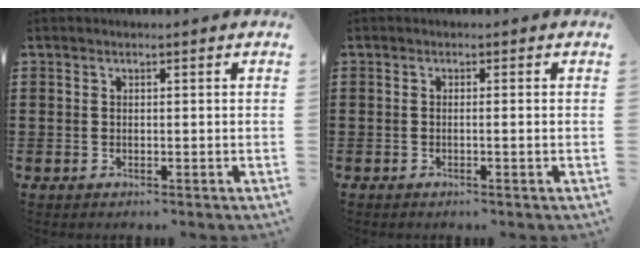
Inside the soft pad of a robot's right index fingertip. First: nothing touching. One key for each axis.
{"total": 0.9, "fx": -0.4, "fy": -0.3, "fz": 0.7, "tx": -0.011, "ty": -0.006, "tz": -0.009}